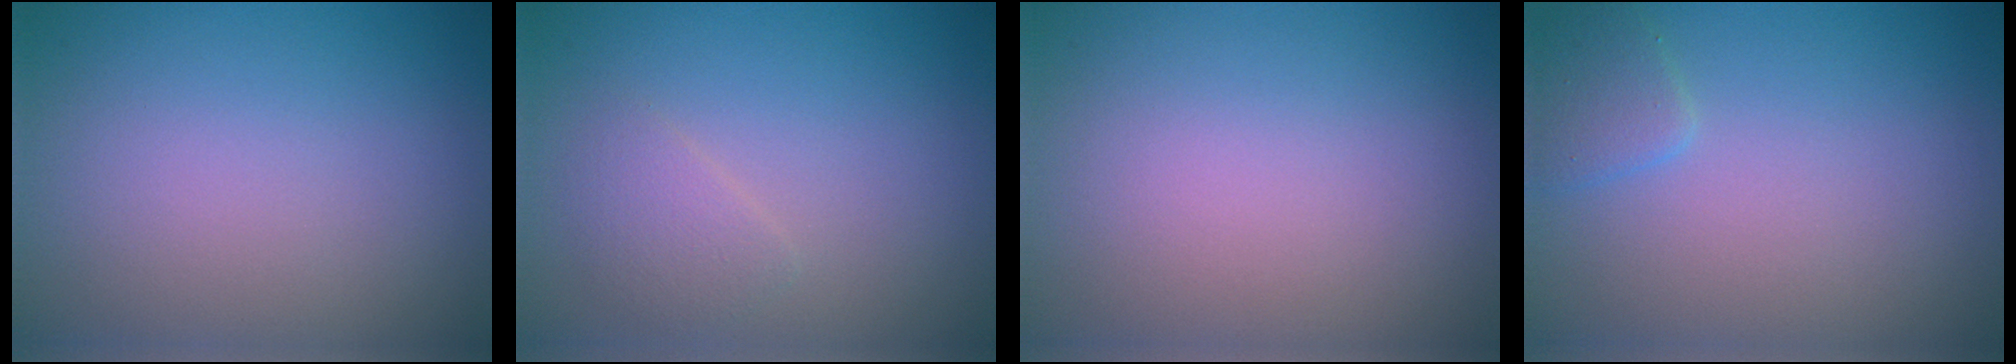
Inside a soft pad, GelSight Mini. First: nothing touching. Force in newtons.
{"total": 1.5, "press": 1.5, "slide": 0.1}
{"total": 0.0}
{"total": 1.5, "press": 1.5, "slide": 0.1}